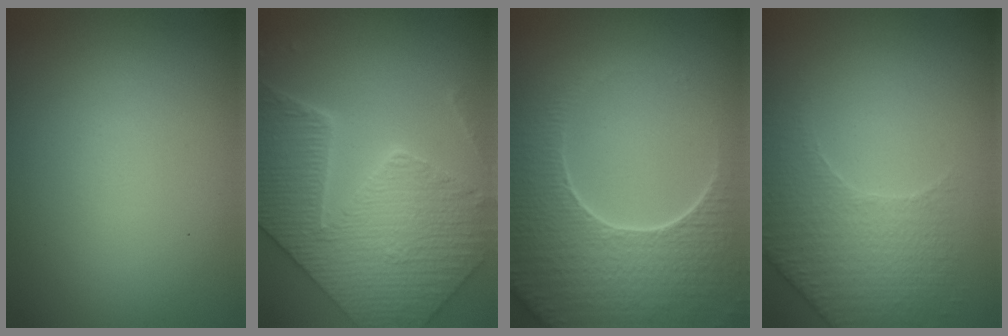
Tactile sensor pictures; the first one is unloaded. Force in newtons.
{"total": 8.6, "press": 7.0, "slide": 5.1}
{"total": 8.1, "press": 6.1, "slide": 5.3}
{"total": 2.6, "press": 2.4, "slide": 1.0}